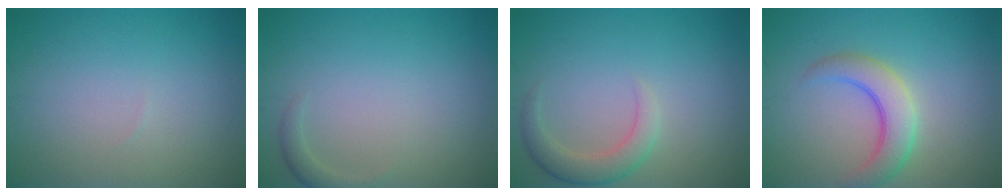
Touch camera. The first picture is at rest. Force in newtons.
{"total": 1.2, "press": 1.2, "slide": 0.1}
{"total": 2.9, "press": 2.9, "slide": 0.4}
{"total": 4.3, "press": 4.3, "slide": 0.3}